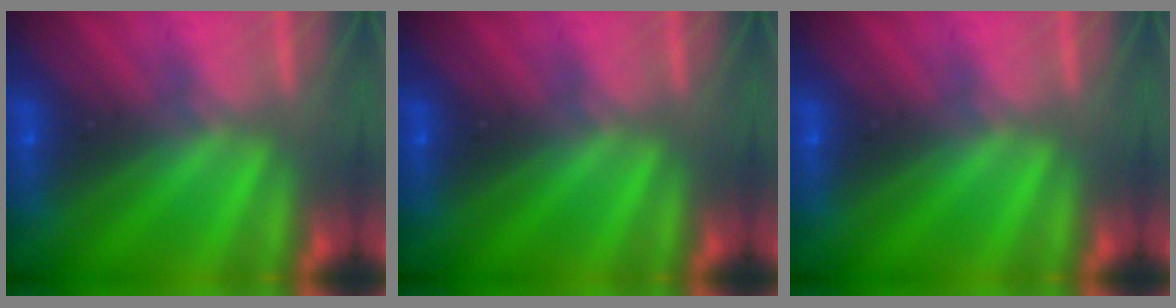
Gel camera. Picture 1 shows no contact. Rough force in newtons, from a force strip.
{"total": 0.0}
{"total": 0.0}